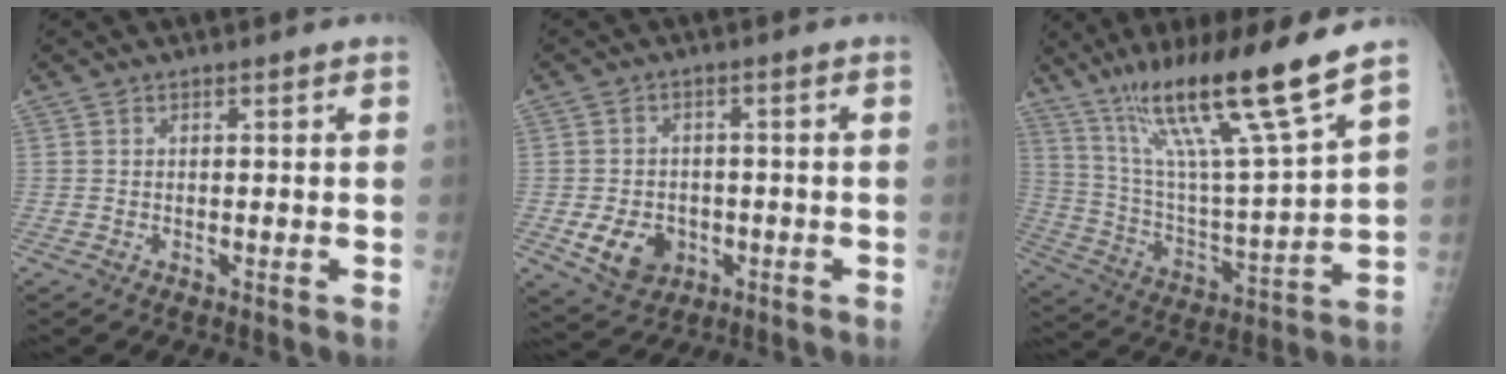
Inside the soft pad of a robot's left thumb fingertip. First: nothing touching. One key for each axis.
{"total": 7.2, "fx": -2.2, "fy": 5.7, "fz": 4.0, "tx": -0.049, "ty": 0.008, "tz": -0.026}
{"total": 20.9, "fx": 14.3, "fy": 0.5, "fz": 15.2, "tx": -0.244, "ty": -0.067, "tz": 0.257}